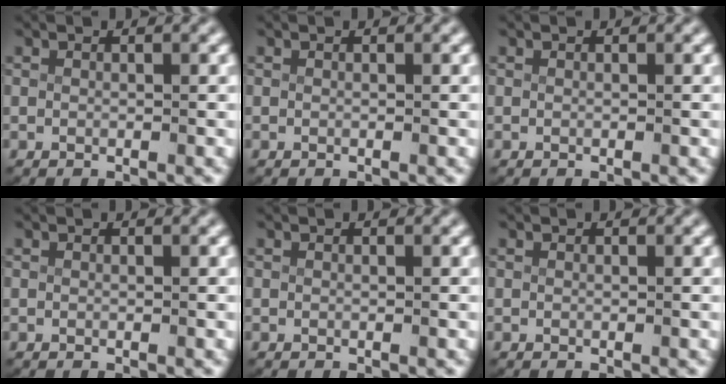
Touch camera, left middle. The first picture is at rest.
{"total": 0.0}
{"total": 0.0}
{"total": 0.0}
{"total": 0.0}
{"total": 0.0}